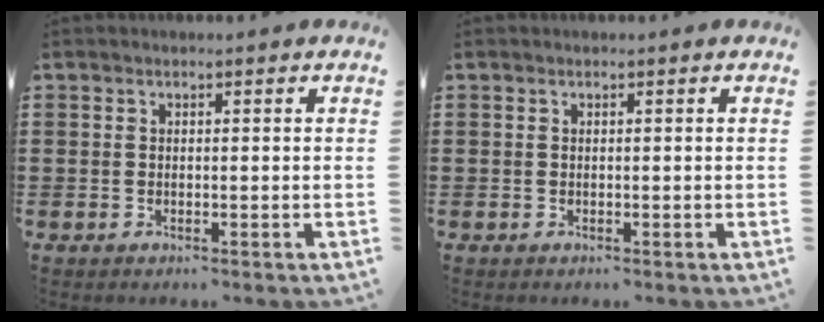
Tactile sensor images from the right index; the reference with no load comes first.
{"total": 0.0}